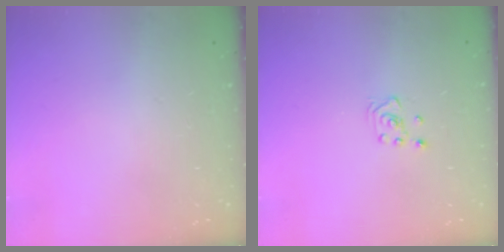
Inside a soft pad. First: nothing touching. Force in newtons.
{"total": 2.8, "press": 2.6, "slide": 1.0}